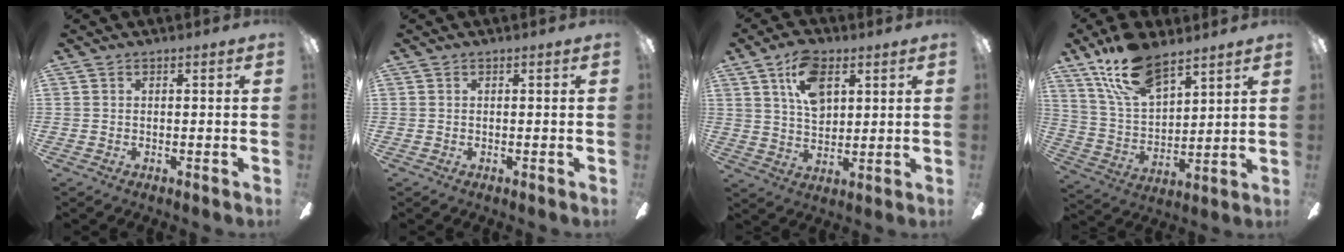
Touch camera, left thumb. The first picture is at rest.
{"total": 0.0}
{"total": 11.0, "force": [5.0, 6.6, 7.2], "torque": [-0.118, 0.002, 0.092]}
{"total": 16.6, "force": [11.4, 7.4, 9.5], "torque": [-0.186, -0.045, 0.209]}